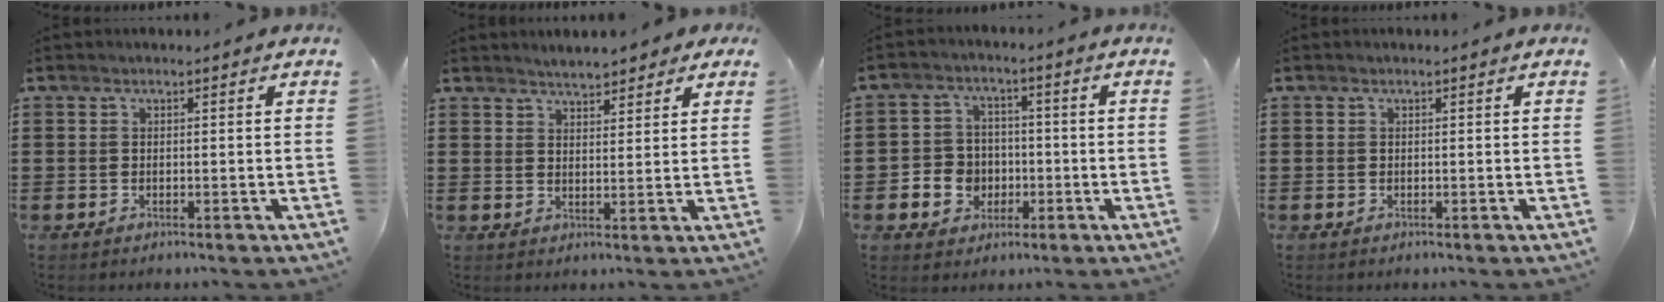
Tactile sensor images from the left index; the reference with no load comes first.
{"total": 3.2, "force": [3.1, 0.7, 0.6], "torque": [-0.022, 0.000, 0.058]}
{"total": 5.2, "force": [-1.3, 4.8, 1.6], "torque": [-0.043, 0.014, -0.023]}
{"total": 0.0}